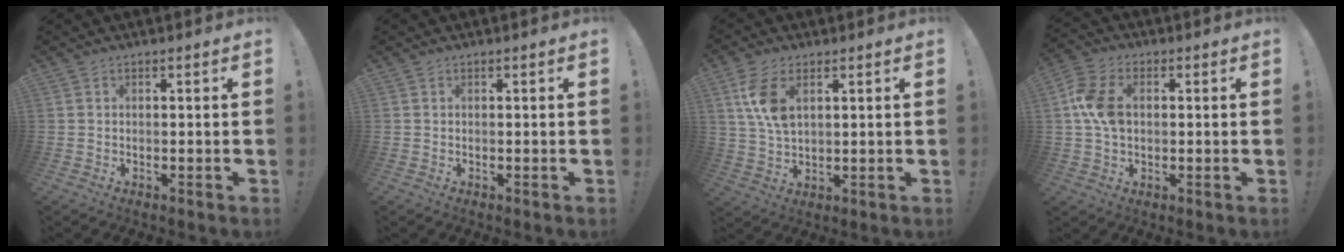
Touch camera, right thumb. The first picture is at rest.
{"total": 0.0}
{"total": 8.9, "force": [3.6, 5.0, 6.5], "torque": [-0.133, -0.010, 0.064]}
{"total": 10.1, "force": [1.0, 7.0, 7.2], "torque": [-0.139, 0.009, 0.019]}